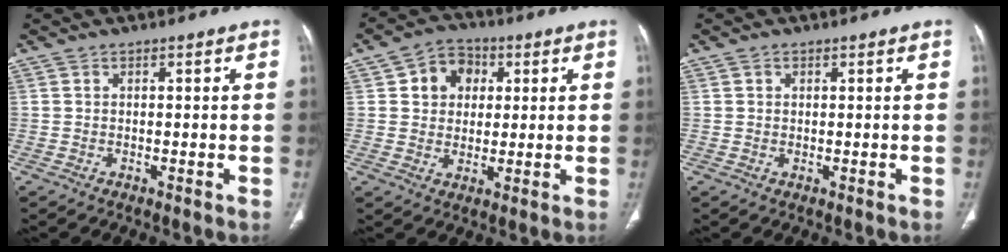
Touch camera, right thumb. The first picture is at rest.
{"total": 8.3, "force": [2.3, 6.9, 4.0], "torque": [-0.023, -0.001, 0.033]}
{"total": 0.8, "force": [0.4, 0.6, 0.2], "torque": [0.002, 0.000, 0.007]}